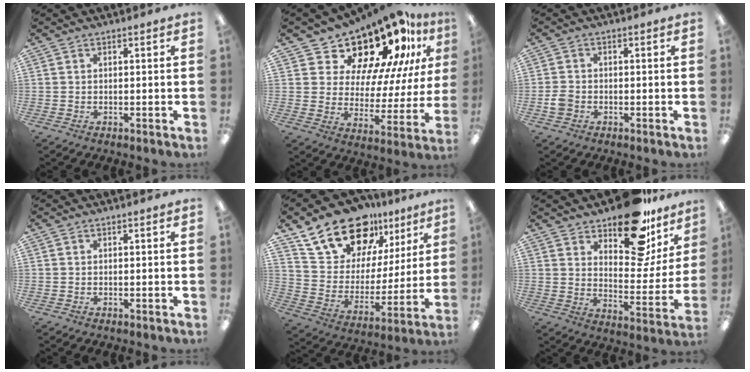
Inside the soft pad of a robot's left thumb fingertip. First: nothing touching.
{"total": 16.8, "force": [14.4, 5.8, 6.5], "torque": [-0.116, -0.124, 0.241]}
{"total": 3.0, "force": [-1.0, 2.4, 1.4], "torque": [-0.023, 0.008, -0.018]}
{"total": 0.0}
{"total": 20.8, "force": [15.5, 11.2, 8.2], "torque": [-0.154, -0.101, 0.282]}
{"total": 18.4, "force": [14.1, 7.7, 8.9], "torque": [-0.119, -0.099, 0.239]}